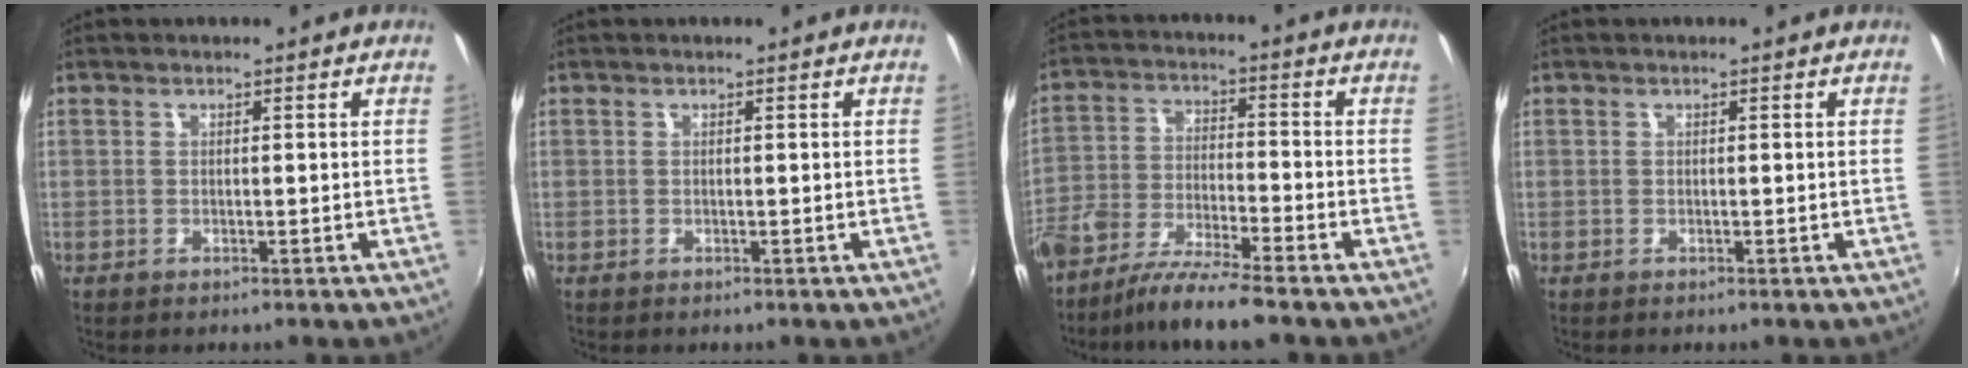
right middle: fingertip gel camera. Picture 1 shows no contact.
{"total": 0.0}
{"total": 10.3, "force": [-7.9, 1.2, 6.5], "torque": [-0.137, -0.017, -0.152]}
{"total": 0.0}